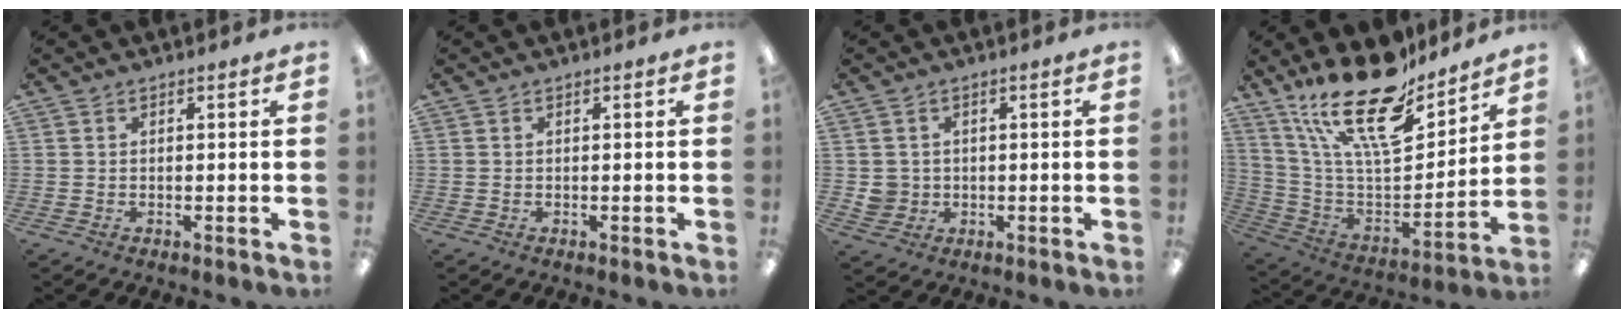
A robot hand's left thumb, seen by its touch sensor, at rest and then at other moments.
{"total": 0.0}
{"total": 3.8, "force": [0.3, 3.7, 0.6], "torque": [-0.010, 0.006, 0.006]}
{"total": 23.8, "force": [17.2, 8.4, 14.2], "torque": [-0.264, -0.109, 0.301]}